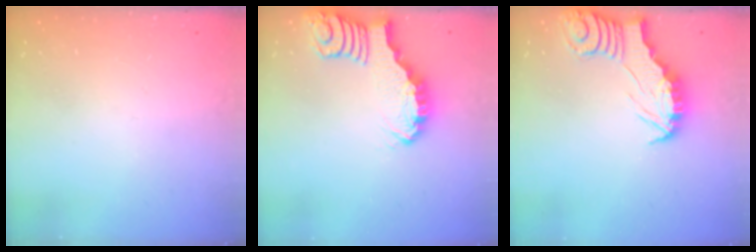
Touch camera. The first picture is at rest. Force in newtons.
{"total": 2.4, "press": 2.4, "slide": 0.2}
{"total": 2.5, "press": 2.5, "slide": 0.2}